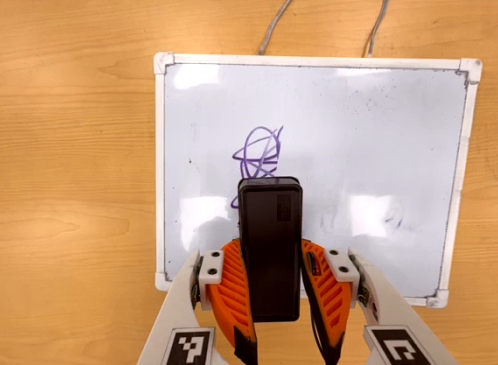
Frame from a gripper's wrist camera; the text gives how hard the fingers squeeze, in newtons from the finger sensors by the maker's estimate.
{"total": 7.9, "left": 6.4, "right": 9.4}